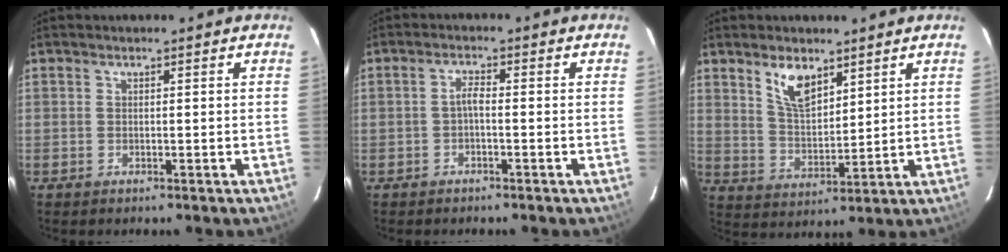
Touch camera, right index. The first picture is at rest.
{"total": 1.8, "force": [-0.8, 0.4, 1.5], "torque": [-0.032, 0.007, -0.015]}
{"total": 7.6, "force": [4.8, 3.4, 4.8], "torque": [-0.087, 0.003, 0.098]}